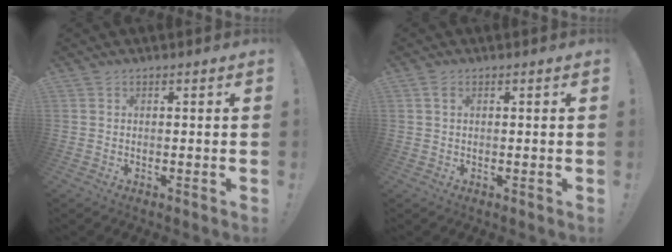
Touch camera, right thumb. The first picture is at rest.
{"total": 1.5, "force": [0.6, 0.8, 1.1], "torque": [-0.015, -0.001, 0.010]}